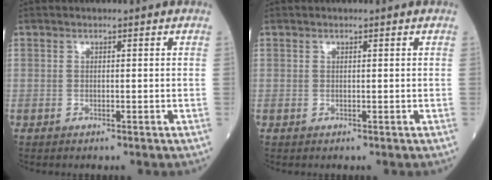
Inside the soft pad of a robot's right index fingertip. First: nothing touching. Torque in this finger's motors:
{"motor_torque": [-0.13, -0.09, -0.04, -0.01]}